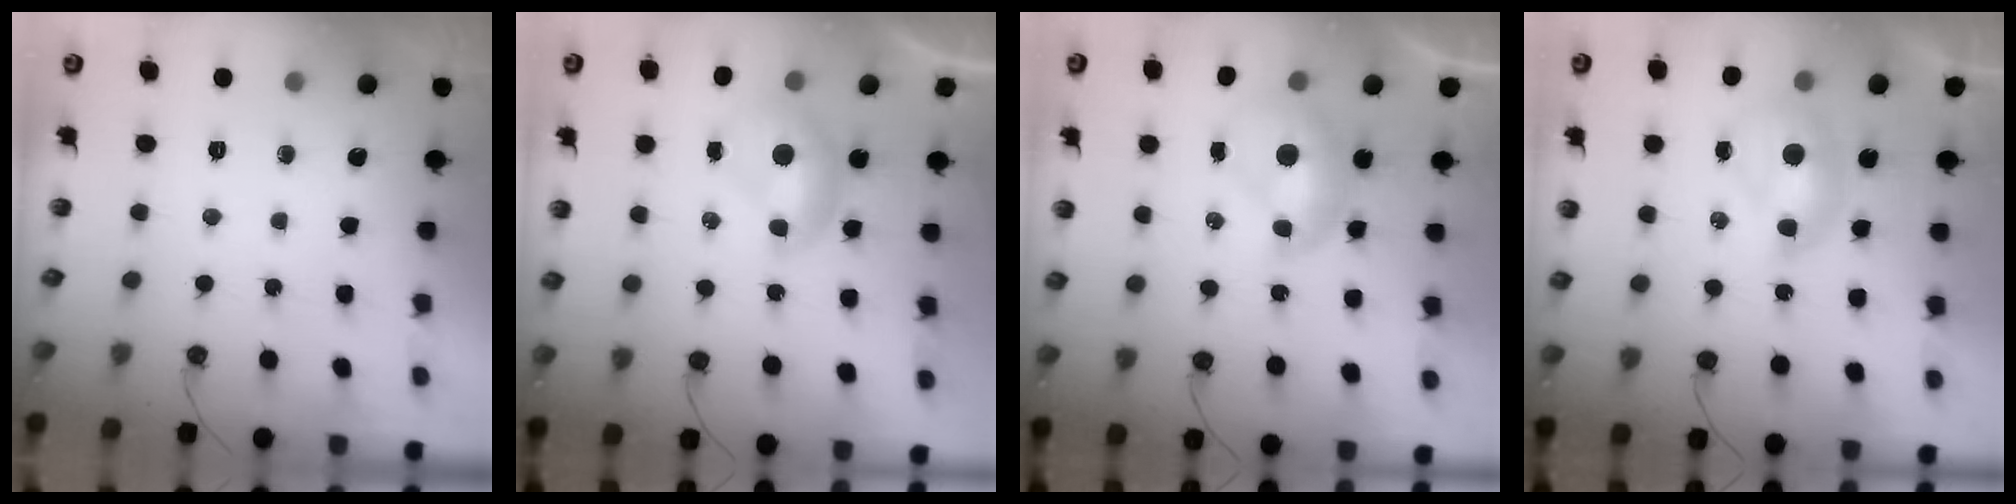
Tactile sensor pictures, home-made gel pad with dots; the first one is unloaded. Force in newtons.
{"total": 0.0}
{"total": 1.6, "press": 1.6, "slide": 0.3}
{"total": 2.0, "press": 2.0, "slide": 0.4}